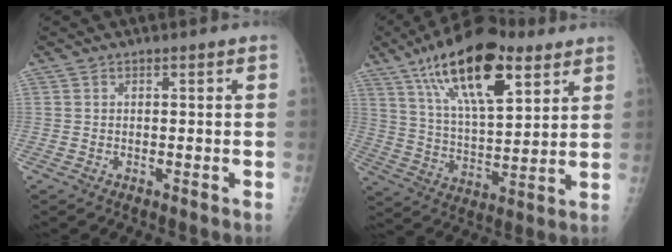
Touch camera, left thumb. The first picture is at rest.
{"total": 21.4, "force": [11.5, 8.6, 15.9], "torque": [-0.243, -0.034, 0.200]}